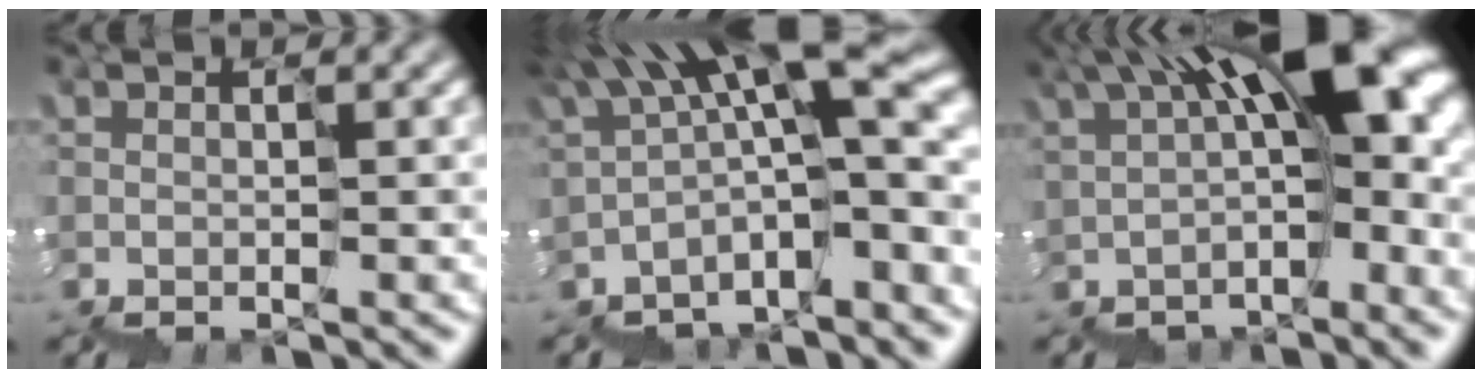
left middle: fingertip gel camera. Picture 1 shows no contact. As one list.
[{"total": 10.5, "force": [0.5, 2.7, 10.1], "torque": [-0.160, 0.035, 0.020]}, {"total": 10.6, "force": [2.3, 3.7, 9.7], "torque": [-0.147, 0.033, 0.041]}]